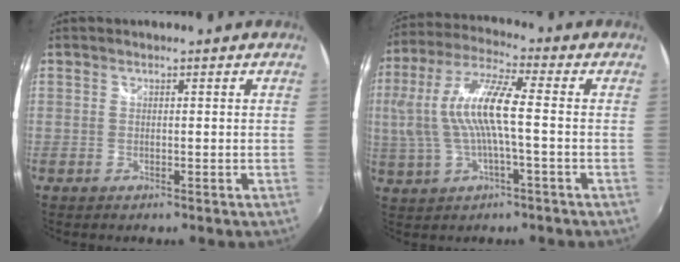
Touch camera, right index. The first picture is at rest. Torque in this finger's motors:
{"motor_torque": [1.06, -0.53, 0.81, 0.21]}